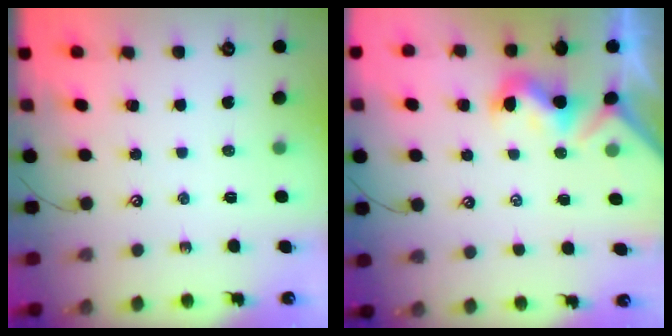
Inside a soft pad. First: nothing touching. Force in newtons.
{"total": 0.8, "press": 0.5, "slide": 0.6}